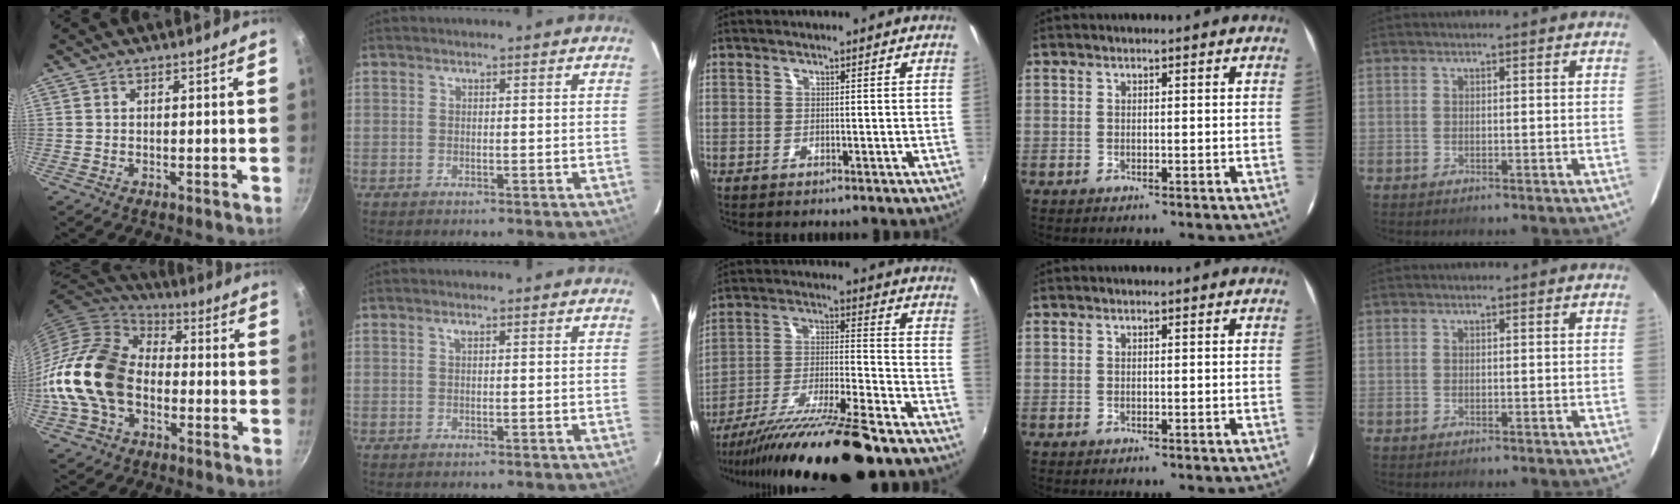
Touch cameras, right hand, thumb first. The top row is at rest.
{"thumb": {"total": 18.6, "force": [-3.5, 13.3, 12.5], "torque": [-0.214, 0.042, -0.081]}, "index": {"total": 0.5, "force": [0.3, 0.2, 0.4], "torque": [-0.008, 0.004, 0.004]}, "middle": {"total": 19.7, "force": [-15.5, 0.9, 12.1], "torque": [-0.225, -0.042, -0.259]}}